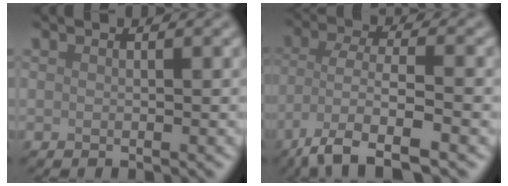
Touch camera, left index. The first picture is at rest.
{"total": 7.4, "force": [-4.6, 2.0, 5.5], "torque": [-0.105, -0.006, -0.089]}